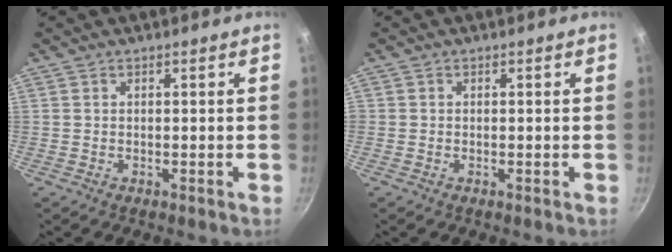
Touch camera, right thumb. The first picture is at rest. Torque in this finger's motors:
{"motor_torque": [0.92, 0.96, 1.30, 0.50, 0.25]}